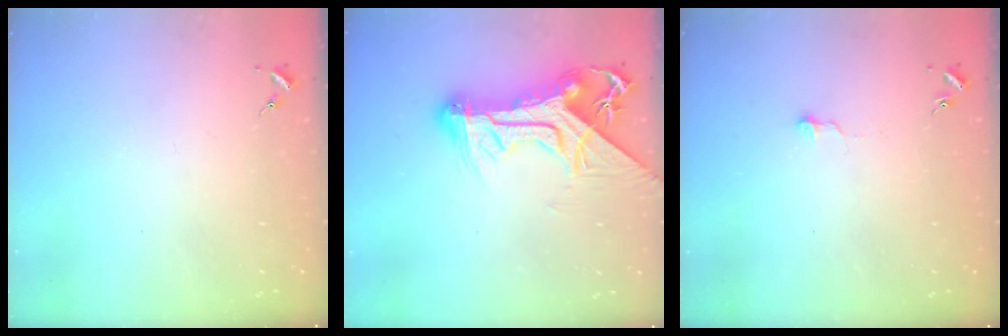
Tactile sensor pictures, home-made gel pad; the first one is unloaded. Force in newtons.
{"total": 19.4, "press": 19.4, "slide": 1.4}
{"total": 3.6, "press": 3.6, "slide": 0.3}